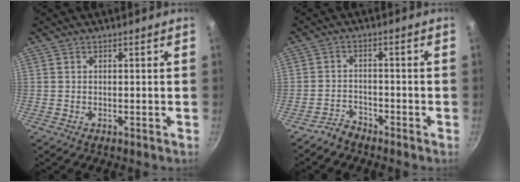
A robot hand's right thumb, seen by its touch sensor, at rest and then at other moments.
{"total": 2.9, "force": [-2.7, 1.0, 0.3], "torque": [0.004, 0.031, -0.050]}